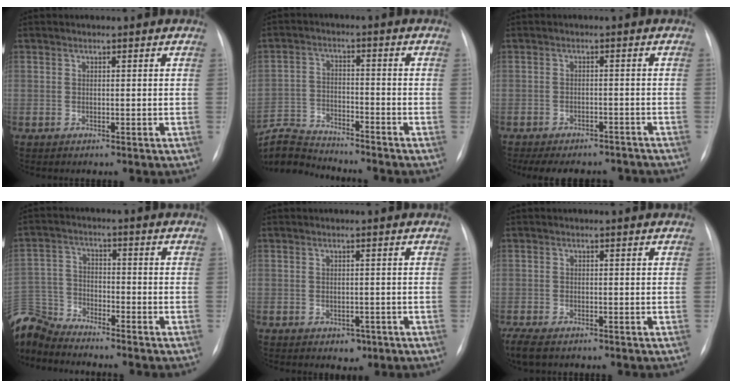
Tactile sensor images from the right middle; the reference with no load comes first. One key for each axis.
{"total": 9.1, "fx": -9.1, "fy": -0.2, "fz": 0.3, "tx": -0.017, "ty": 0.003, "tz": -0.170}
{"total": 12.6, "fx": -11.1, "fy": 4.4, "fz": 4.2, "tx": -0.079, "ty": 0.006, "tz": -0.132}
{"total": 9.7, "fx": -9.6, "fy": 1.4, "fz": 0.9, "tx": -0.033, "ty": 0.011, "tz": -0.191}
{"total": 2.1, "fx": -1.1, "fy": 1.6, "fz": 0.9, "tx": -0.007, "ty": 0.003, "tz": -0.007}
{"total": 6.2, "fx": -4.5, "fy": 2.6, "fz": 3.4, "tx": -0.070, "ty": -0.016, "tz": -0.072}